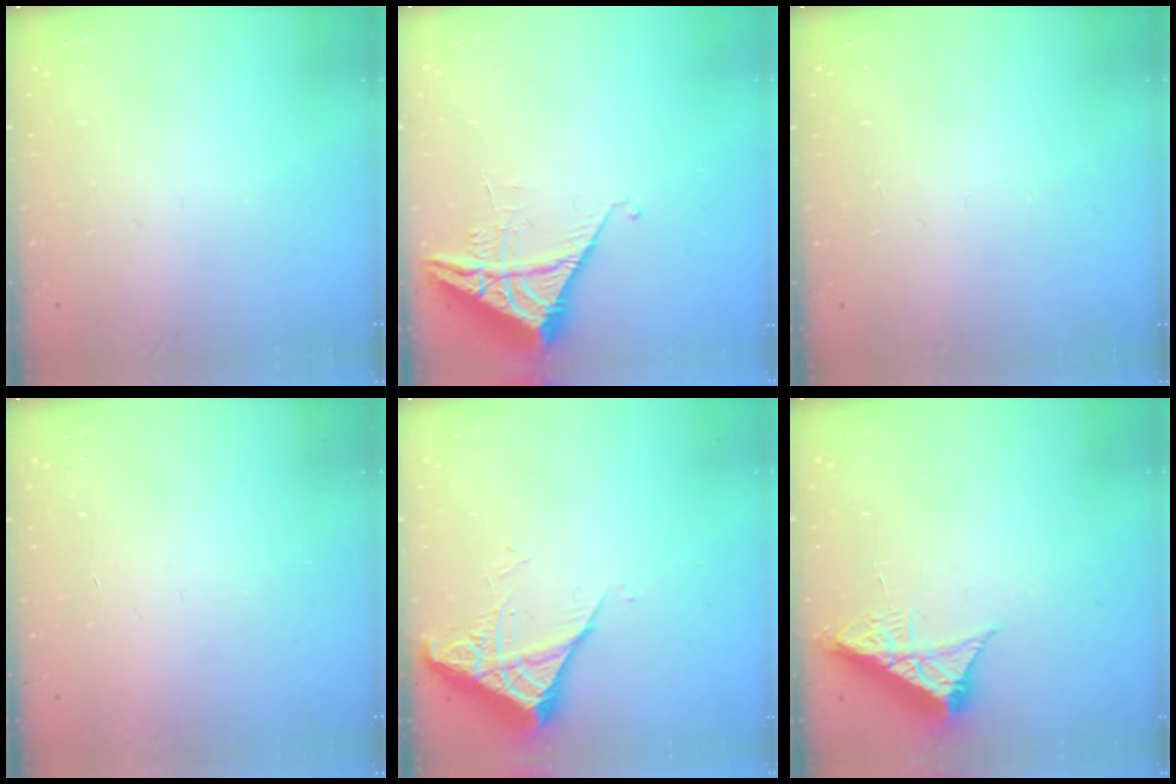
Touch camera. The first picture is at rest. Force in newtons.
{"total": 6.1, "press": 6.1, "slide": 0.3}
{"total": 0.0}
{"total": 1.5, "press": 1.5, "slide": 0.1}
{"total": 5.4, "press": 5.3, "slide": 0.6}
{"total": 8.2, "press": 8.2, "slide": 0.3}